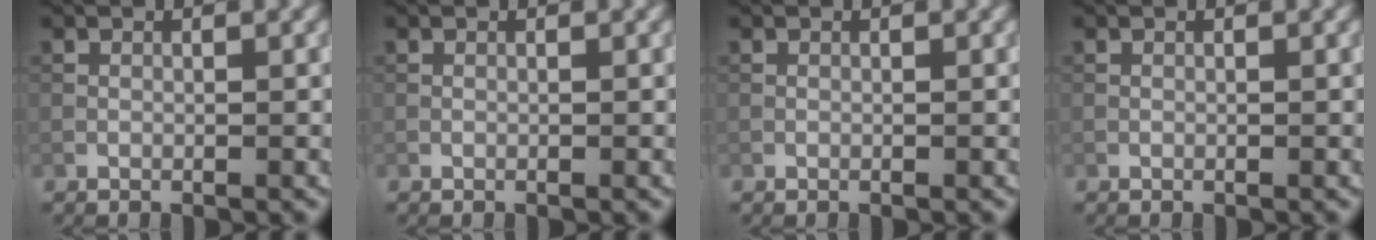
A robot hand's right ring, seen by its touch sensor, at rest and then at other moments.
{"total": 0.0}
{"total": 0.0}
{"total": 0.0}